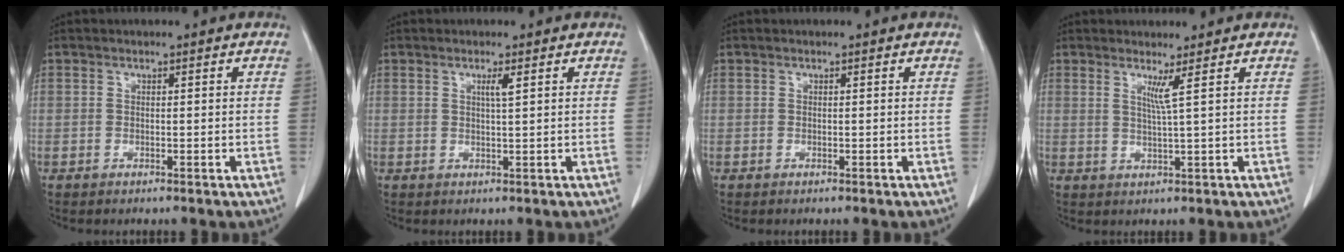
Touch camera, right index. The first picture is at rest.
{"total": 1.6, "force": [0.7, -0.2, 1.4], "torque": [-0.027, -0.003, 0.012]}
{"total": 0.0}
{"total": 2.3, "force": [1.1, -1.0, 1.7], "torque": [-0.036, -0.015, 0.026]}